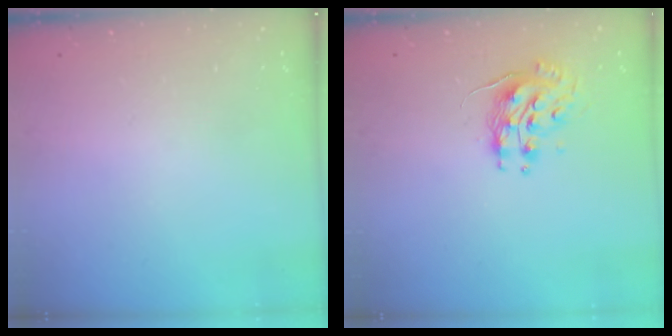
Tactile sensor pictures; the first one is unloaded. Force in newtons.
{"total": 9.7, "press": 9.7, "slide": 0.8}